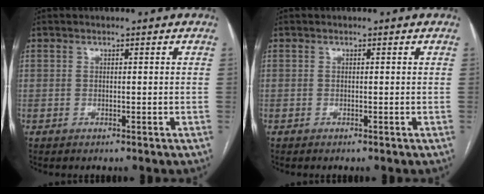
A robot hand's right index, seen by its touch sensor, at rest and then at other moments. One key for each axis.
{"total": 0.0}